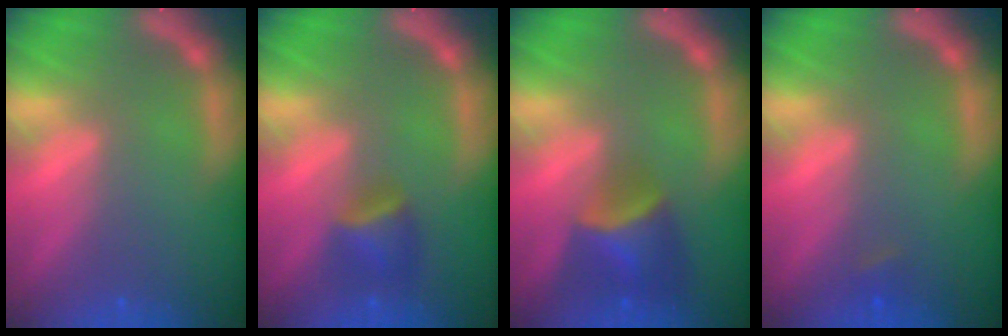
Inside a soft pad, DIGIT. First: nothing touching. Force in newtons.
{"total": 2.9}
{"total": 5.0}
{"total": 0.9}